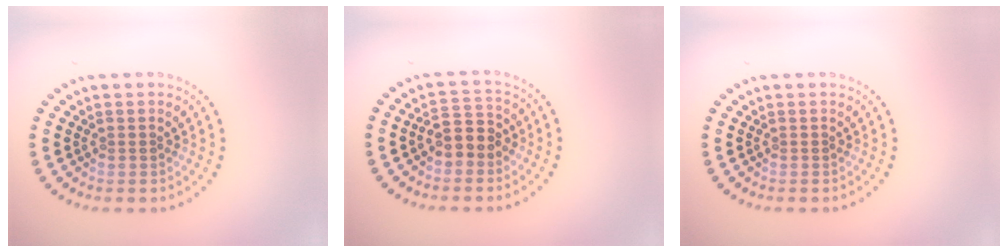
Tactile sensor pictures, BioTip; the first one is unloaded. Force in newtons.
{"total": 2.7, "press": 2.6, "slide": 0.8}
{"total": 0.0}